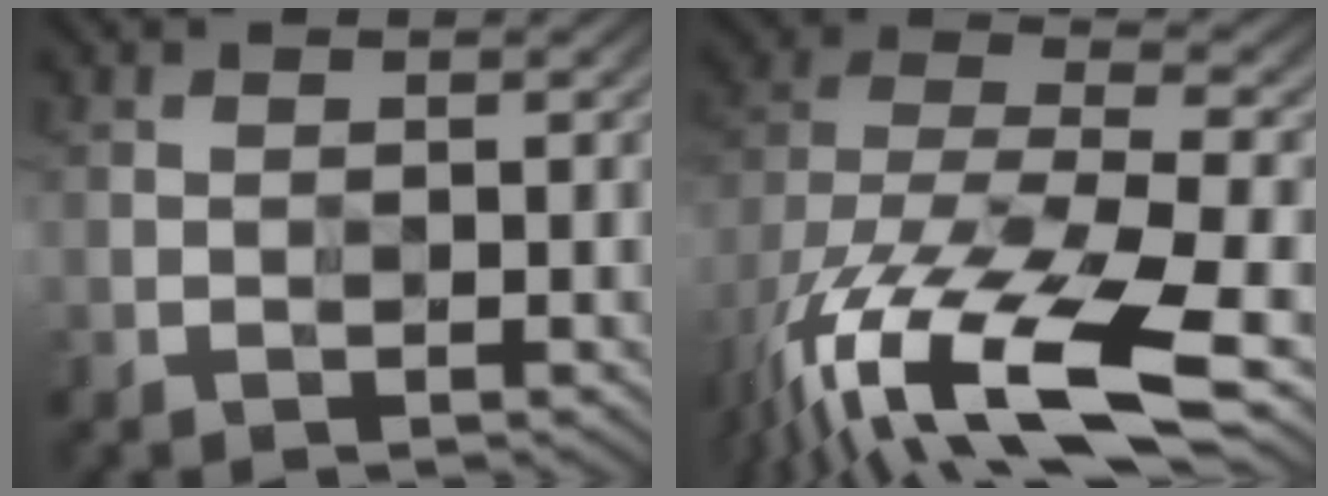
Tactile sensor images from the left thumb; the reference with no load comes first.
{"total": 16.5, "force": [-10.4, 6.1, 11.3], "torque": [-0.258, -0.034, -0.167]}